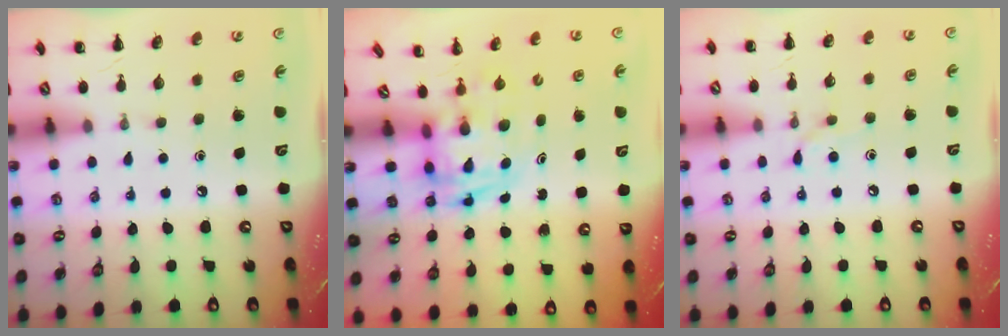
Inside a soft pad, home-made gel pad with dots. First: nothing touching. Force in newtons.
{"total": 2.7, "press": 2.6, "slide": 0.5}
{"total": 5.2, "press": 4.9, "slide": 1.6}